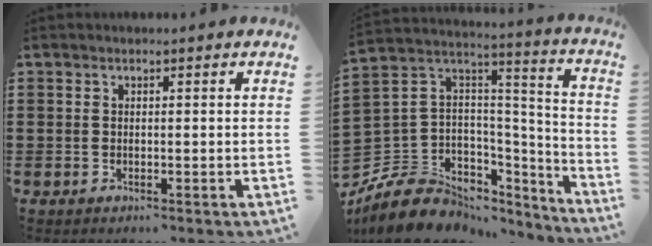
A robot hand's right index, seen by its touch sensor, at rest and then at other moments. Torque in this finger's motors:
{"motor_torque": [-0.88, 0.95, -1.05, -0.21]}